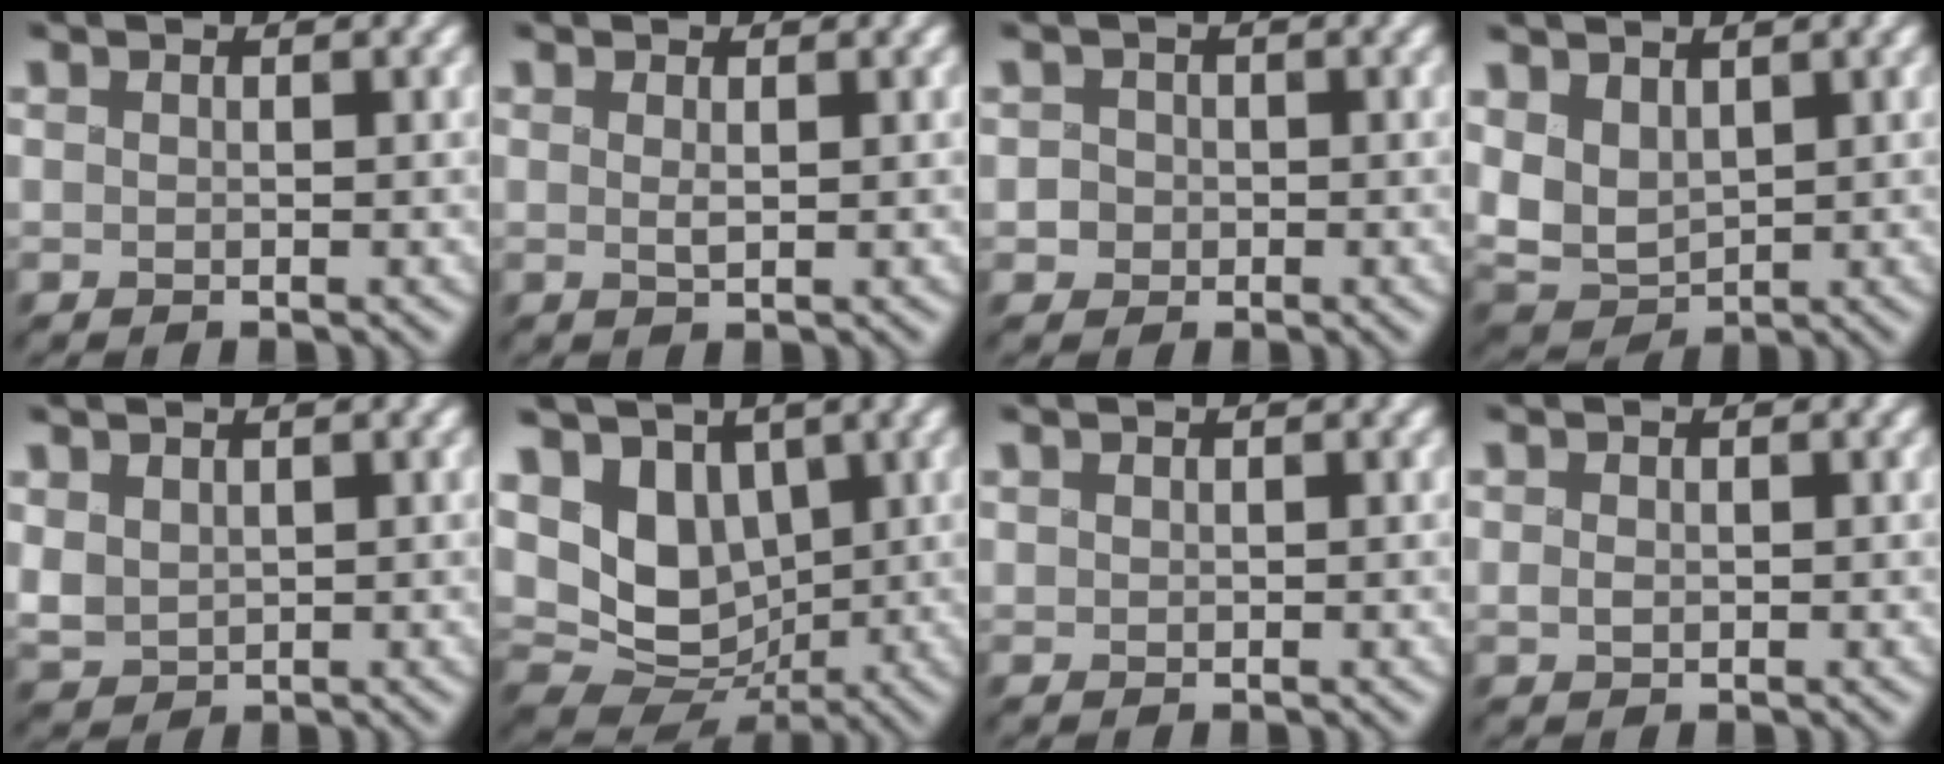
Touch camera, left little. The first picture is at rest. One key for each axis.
{"total": 0.6, "fx": 0.1, "fy": 0.0, "fz": 0.5, "tx": -0.011, "ty": -0.002, "tz": 0.004}
{"total": 1.3, "fx": -0.8, "fy": 1.0, "fz": -0.4, "tx": -0.003, "ty": -0.005, "tz": -0.006}
{"total": 4.4, "fx": 1.1, "fy": 3.0, "fz": 3.1, "tx": -0.089, "ty": -0.001, "tz": 0.027}
{"total": 1.7, "fx": 0.7, "fy": 1.3, "fz": 1.0, "tx": -0.040, "ty": 0.000, "tz": 0.029}
{"total": 8.8, "fx": 1.8, "fy": 6.7, "fz": 5.3, "tx": -0.126, "ty": -0.006, "tz": 0.039}
{"total": 0.0}
{"total": 0.0}